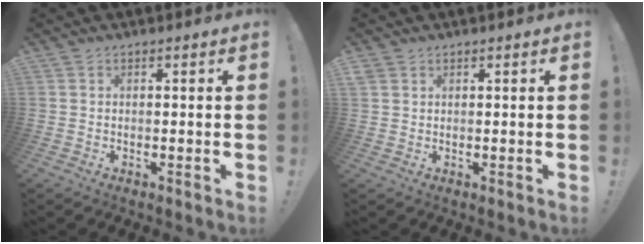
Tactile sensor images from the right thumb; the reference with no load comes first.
{"total": 1.6, "force": [1.1, 1.2, 0.4], "torque": [-0.001, -0.004, 0.020]}